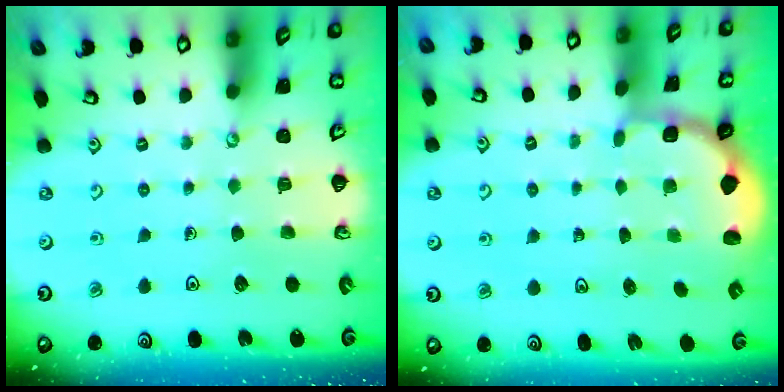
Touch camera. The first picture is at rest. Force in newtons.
{"total": 1.8, "press": 1.7, "slide": 0.7}